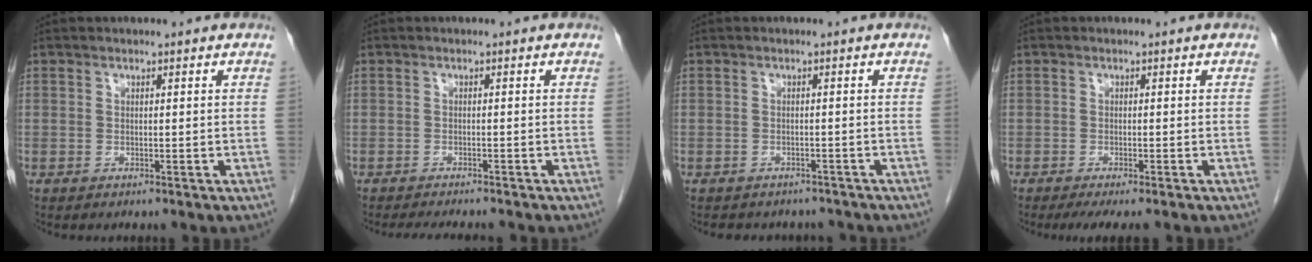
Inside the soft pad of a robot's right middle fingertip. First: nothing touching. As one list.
[{"total": 5.6, "force": [-5.0, 0.9, 2.3], "torque": [-0.026, -0.008, -0.071]}, {"total": 6.0, "force": [-5.3, 2.6, 0.8], "torque": [-0.010, 0.008, -0.058]}, {"total": 4.5, "force": [-3.5, 0.7, 2.8], "torque": [-0.036, -0.010, -0.051]}]